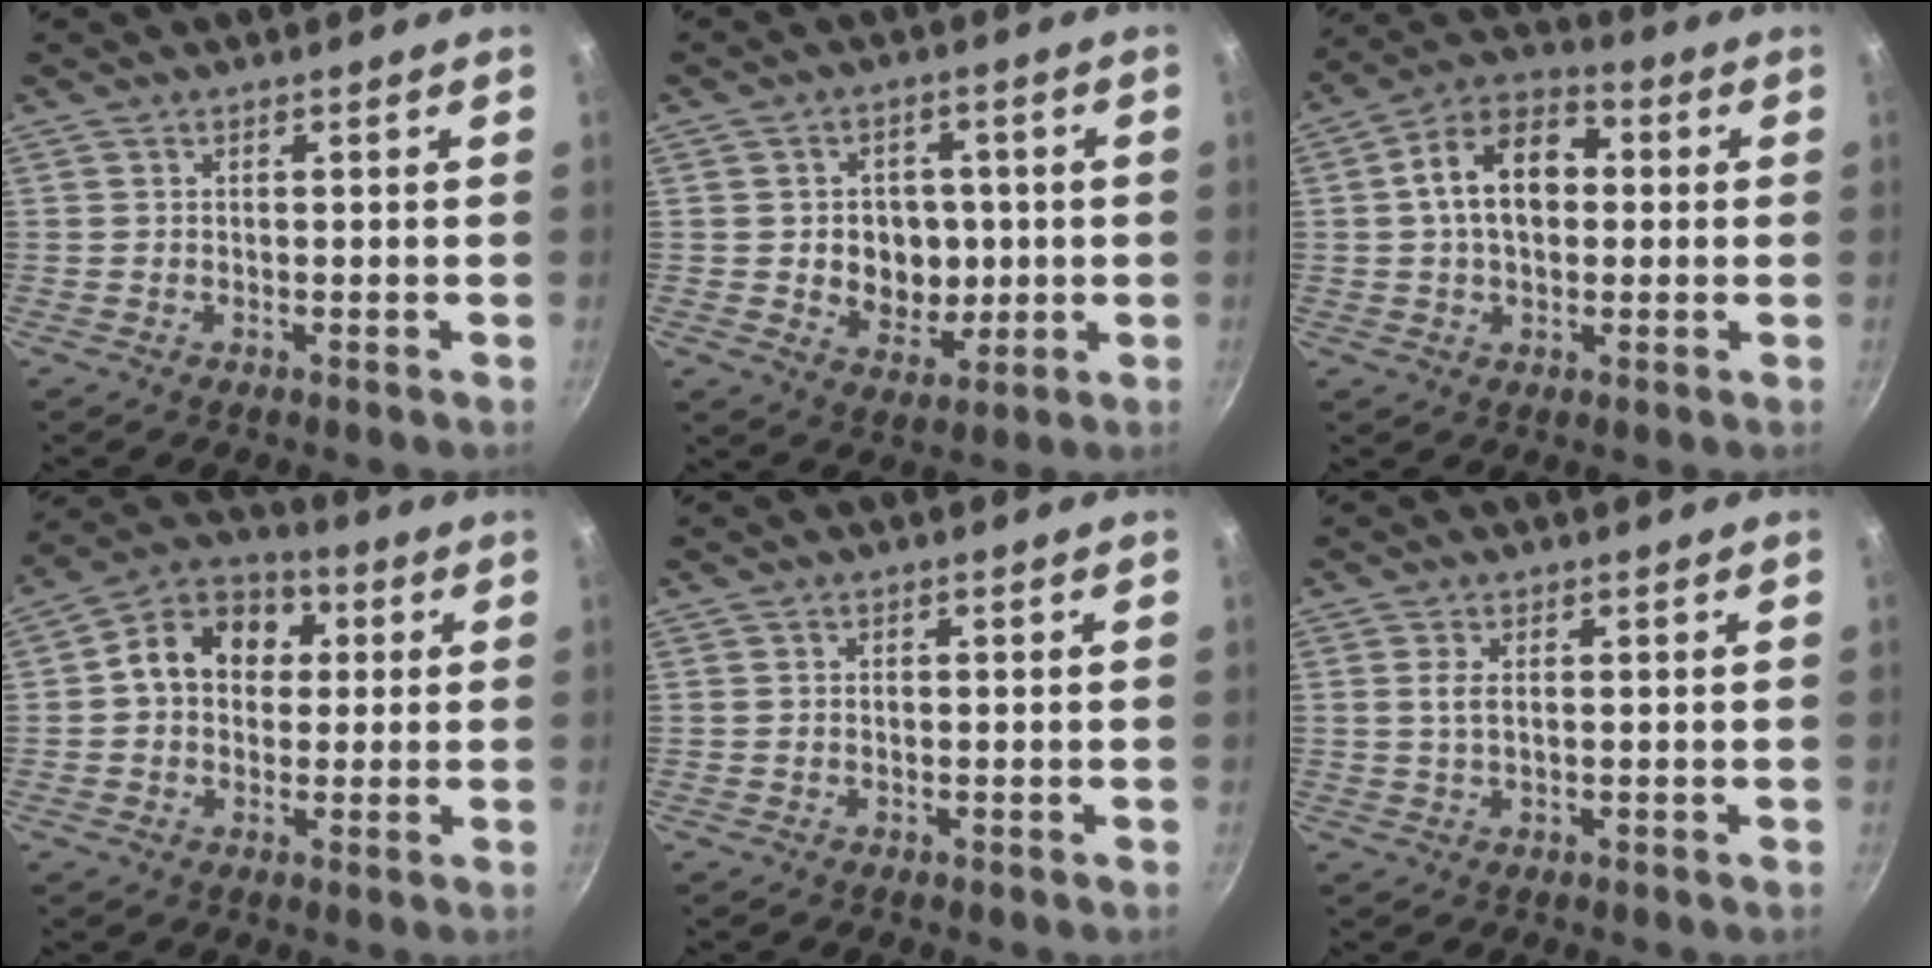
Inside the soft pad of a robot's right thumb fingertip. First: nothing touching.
{"total": 9.8, "force": [-0.2, 8.0, 5.6], "torque": [-0.051, -0.002, 0.008]}
{"total": 13.5, "force": [1.5, 9.0, 10.0], "torque": [-0.134, 0.030, 0.008]}
{"total": 12.3, "force": [1.8, 9.8, 7.1], "torque": [-0.078, 0.028, 0.007]}
{"total": 0.6, "force": [0.0, 0.5, 0.3], "torque": [-0.005, 0.003, 0.000]}
{"total": 1.8, "force": [0.4, 0.9, 1.5], "torque": [-0.031, 0.001, 0.008]}